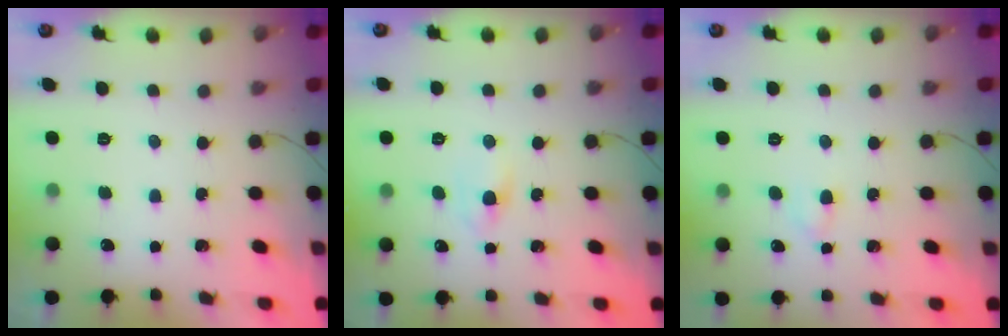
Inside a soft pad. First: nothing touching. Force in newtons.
{"total": 2.0, "press": 1.8, "slide": 0.9}
{"total": 2.6, "press": 2.3, "slide": 1.0}